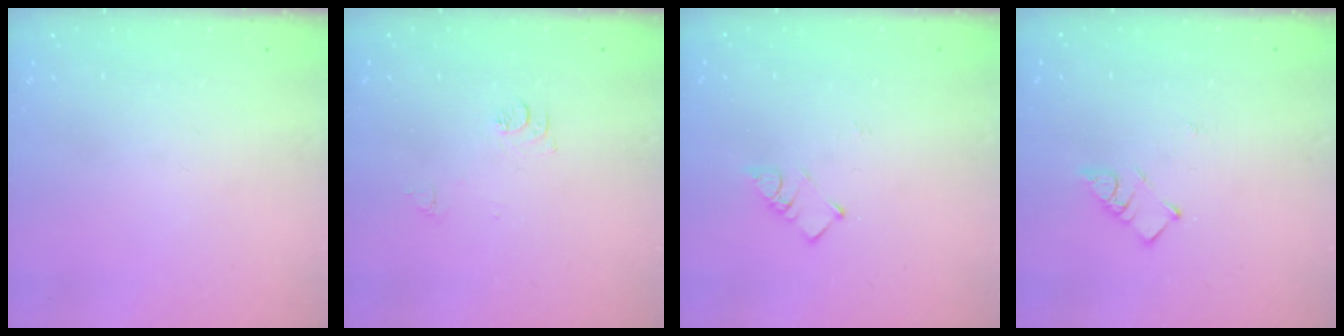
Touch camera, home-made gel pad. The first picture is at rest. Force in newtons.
{"total": 7.4, "press": 7.3, "slide": 0.8}
{"total": 3.4, "press": 3.3, "slide": 0.5}
{"total": 3.7, "press": 3.7, "slide": 0.4}